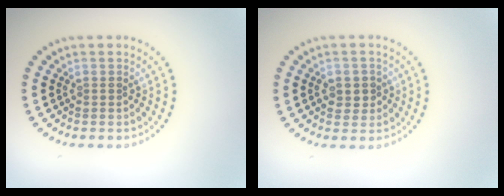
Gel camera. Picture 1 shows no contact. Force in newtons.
{"total": 1.7, "press": 1.7, "slide": 0.3}